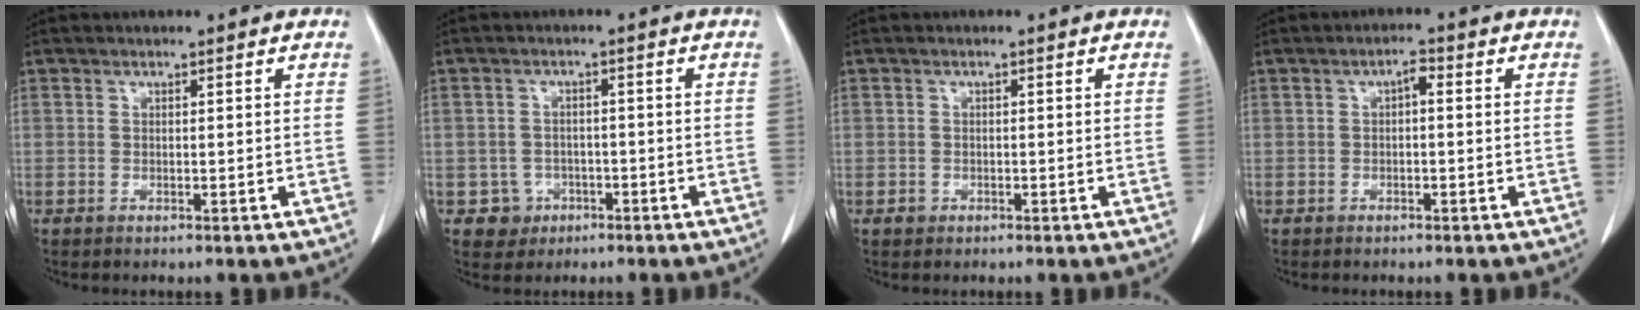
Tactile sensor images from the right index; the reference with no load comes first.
{"total": 3.9, "force": [-1.5, 3.5, -0.2], "torque": [0.014, 0.016, -0.018]}
{"total": 1.1, "force": [-0.4, 1.0, 0.0], "torque": [0.003, 0.006, -0.004]}
{"total": 1.7, "force": [0.1, 0.7, 1.6], "torque": [-0.024, 0.006, 0.000]}